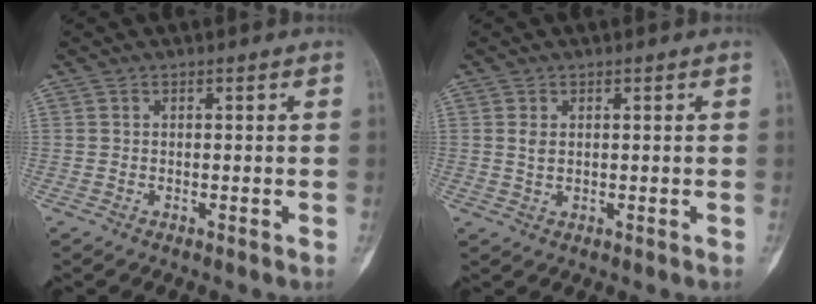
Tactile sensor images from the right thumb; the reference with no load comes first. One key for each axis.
{"total": 2.0, "fx": 0.5, "fy": 1.2, "fz": 1.6, "tx": -0.031, "ty": -0.002, "tz": 0.015}